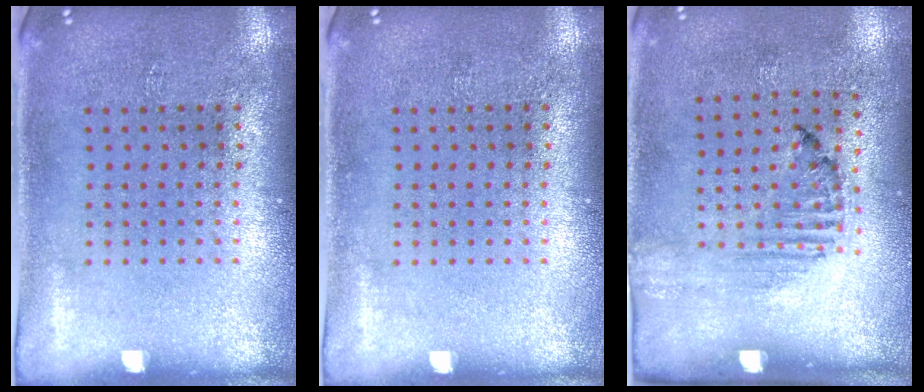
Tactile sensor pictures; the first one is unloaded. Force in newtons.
{"total": 0.0}
{"total": 1.5, "press": 1.2, "slide": 0.8}